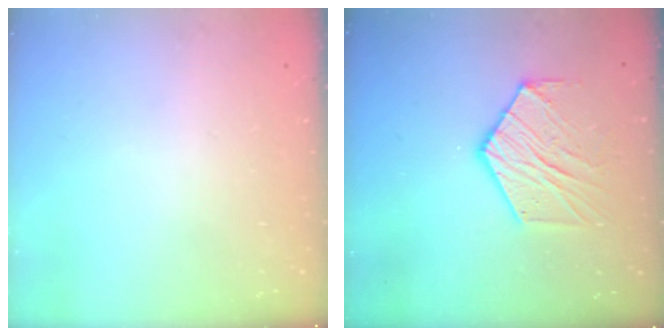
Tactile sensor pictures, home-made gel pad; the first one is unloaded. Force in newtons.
{"total": 11.9, "press": 11.8, "slide": 0.7}